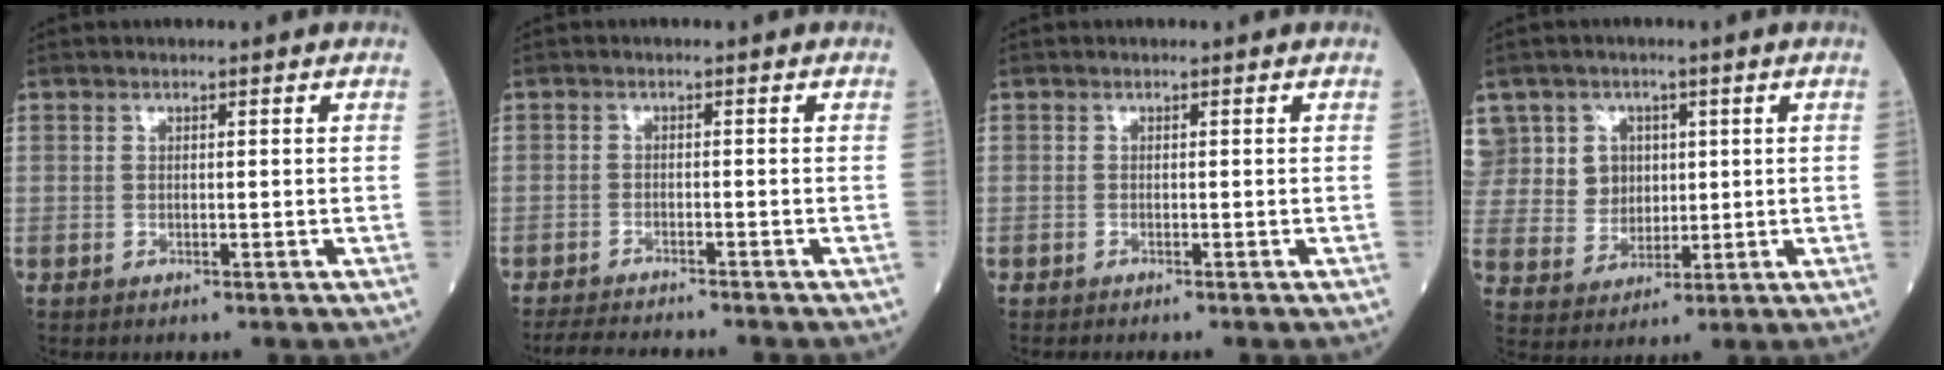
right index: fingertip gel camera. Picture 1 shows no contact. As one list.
[{"total": 6.7, "force": [-6.3, 0.0, 2.5], "torque": [-0.034, -0.019, -0.102]}, {"total": 1.6, "force": [-1.4, -0.2, 0.8], "torque": [-0.005, 0.002, -0.018]}, {"total": 11.5, "force": [4.3, 10.4, 2.3], "torque": [-0.062, 0.044, 0.098]}]